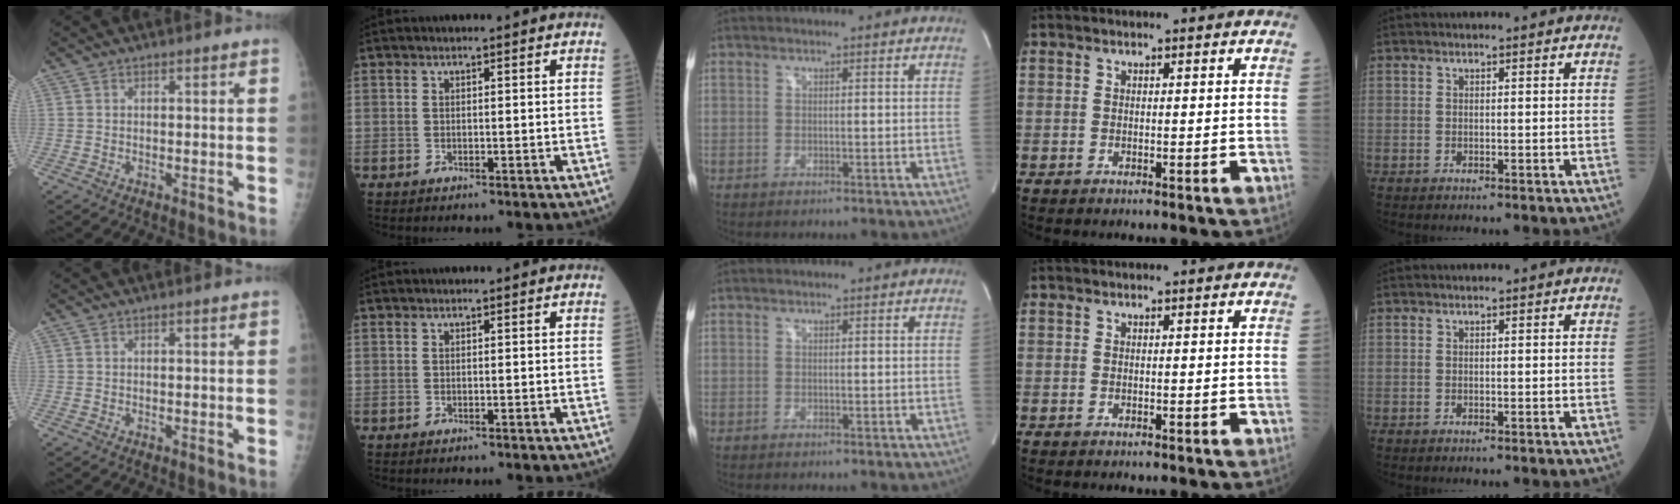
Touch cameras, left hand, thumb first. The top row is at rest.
{}